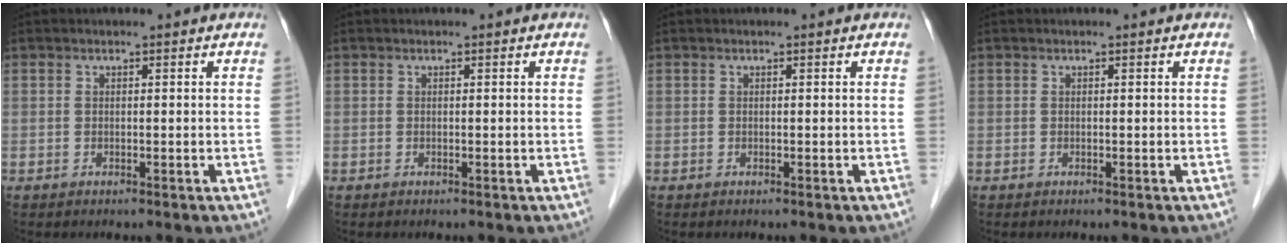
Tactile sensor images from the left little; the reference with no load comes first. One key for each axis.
{"total": 0.0}
{"total": 0.0}
{"total": 0.0}